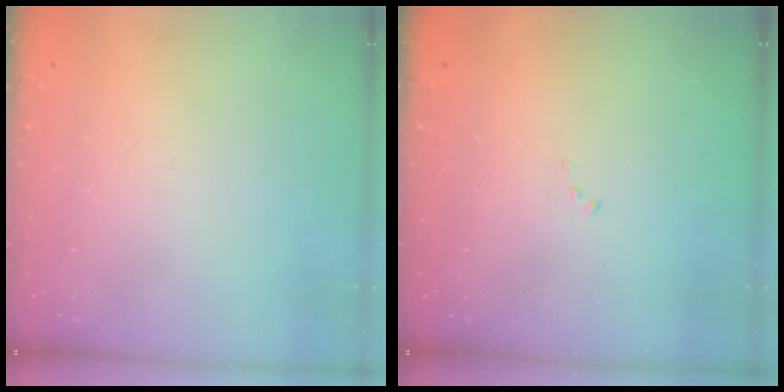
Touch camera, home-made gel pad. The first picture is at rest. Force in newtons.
{"total": 5.8, "press": 5.8, "slide": 0.8}